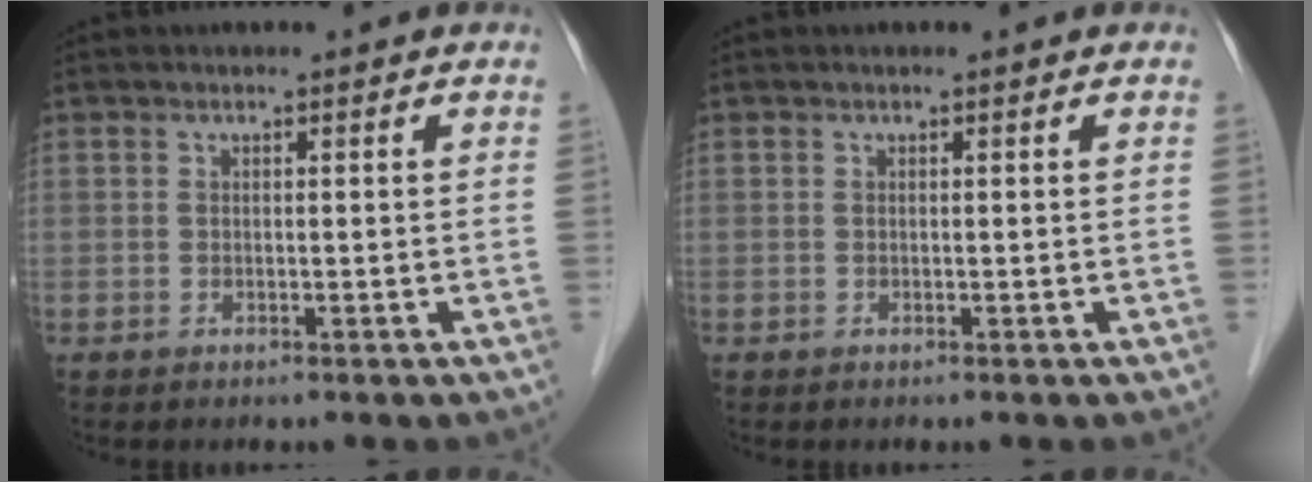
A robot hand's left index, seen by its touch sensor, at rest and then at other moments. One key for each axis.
{"total": 0.0}